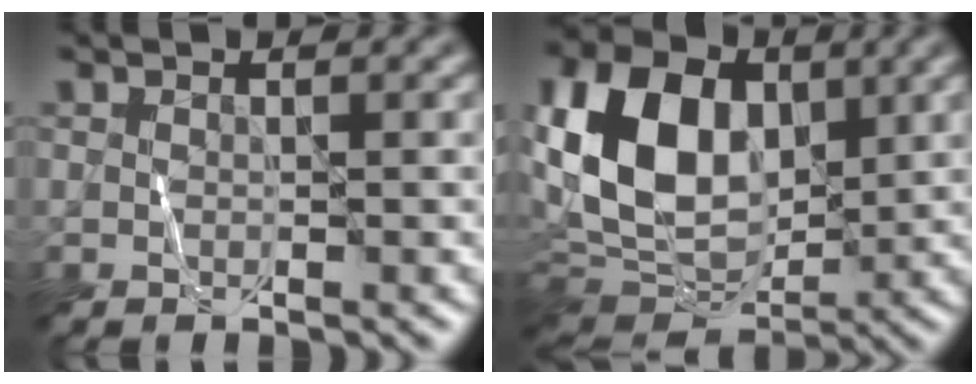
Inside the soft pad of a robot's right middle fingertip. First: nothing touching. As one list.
[{"total": 12.0, "force": [2.2, 8.4, 8.3], "torque": [-0.175, 0.014, 0.033]}]